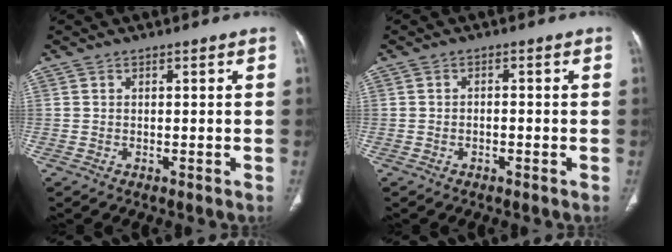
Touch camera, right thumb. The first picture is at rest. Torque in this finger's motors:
{"motor_torque": [-0.34, 0.11, -0.14, -0.12, -0.06]}